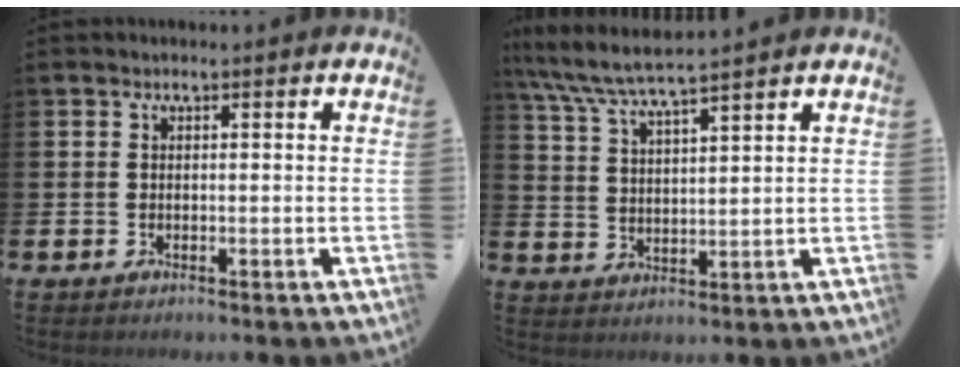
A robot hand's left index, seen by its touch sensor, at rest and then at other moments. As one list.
[{"total": 6.1, "force": [5.8, 0.0, 2.0], "torque": [-0.064, -0.030, 0.102]}]